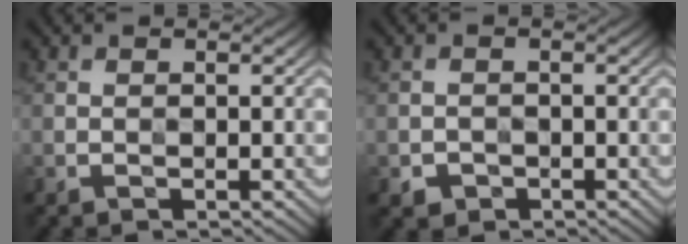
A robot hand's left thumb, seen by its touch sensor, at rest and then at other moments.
{"total": 1.5, "force": [-0.9, 1.1, 0.4], "torque": [-0.005, -0.004, -0.018]}